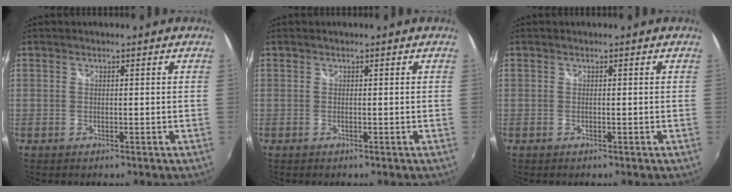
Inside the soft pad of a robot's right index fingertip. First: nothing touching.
{"total": 0.0}
{"total": 0.0}